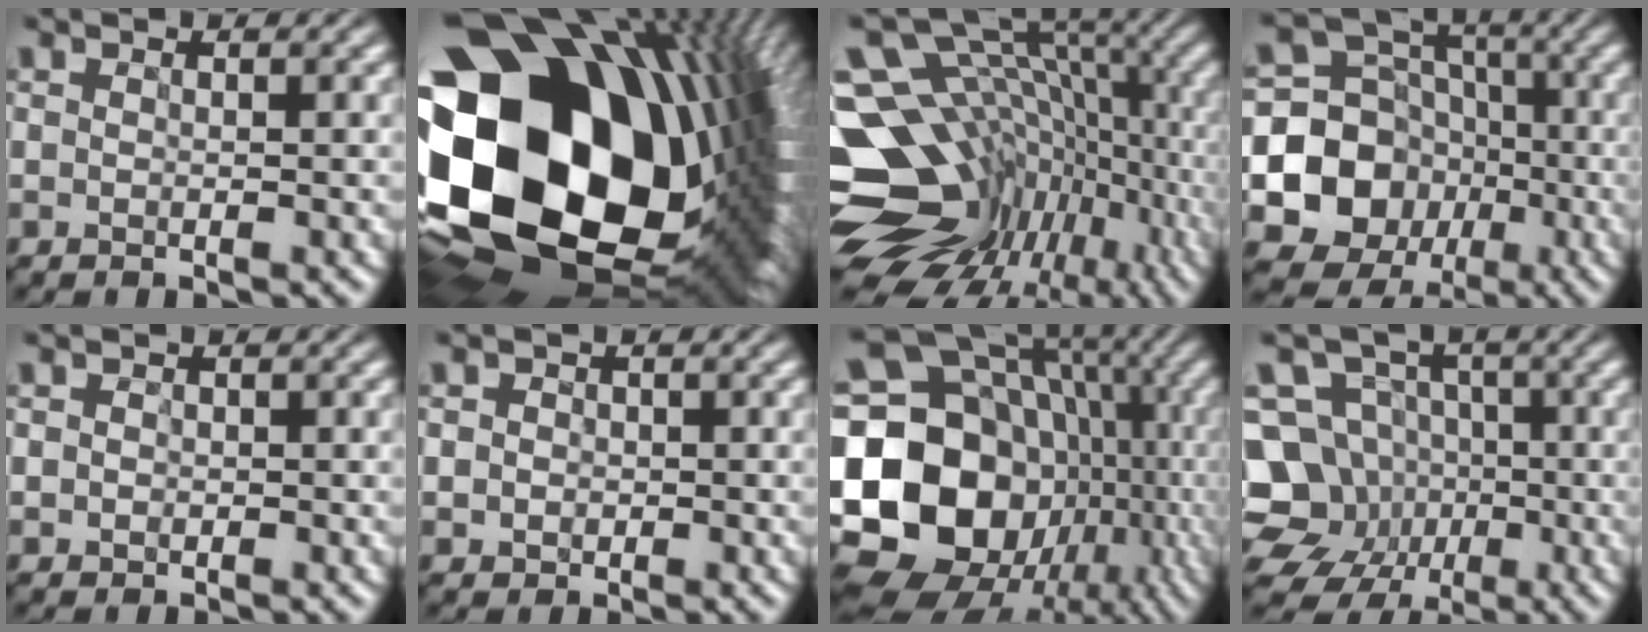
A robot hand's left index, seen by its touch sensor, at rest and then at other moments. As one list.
[{"total": 23.2, "force": [0.9, 16.5, 16.3], "torque": [-0.334, -0.088, 0.060]}, {"total": 16.4, "force": [-2.8, 12.6, 10.2], "torque": [-0.181, 0.011, -0.013]}, {"total": 11.7, "force": [-2.3, 10.4, 5.0], "torque": [-0.115, -0.020, -0.055]}, {"total": 1.8, "force": [0.5, 1.7, 0.6], "torque": [0.011, 0.015, -0.013]}, {"total": 3.1, "force": [0.4, 2.9, 1.0], "torque": [0.004, 0.028, -0.012]}, {"total": 21.5, "force": [-1.9, 18.0, 11.6], "torque": [-0.219, 0.003, -0.055]}, {"total": 15.0, "force": [-3.9, 13.7, 4.7], "torque": [-0.140, -0.005, -0.084]}]